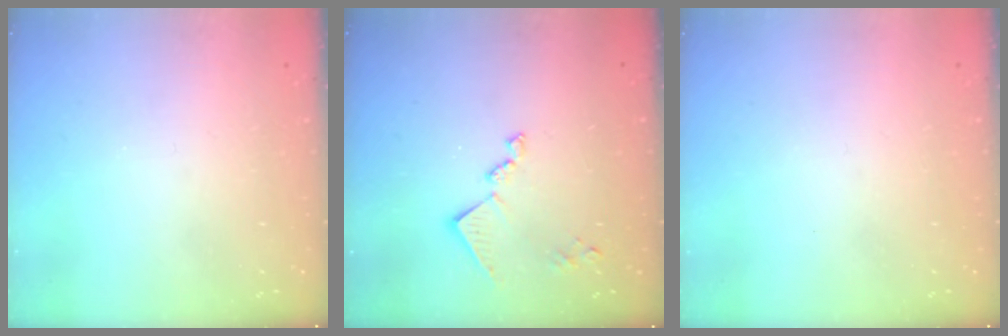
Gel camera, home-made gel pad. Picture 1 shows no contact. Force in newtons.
{"total": 11.0, "press": 11.0, "slide": 0.2}
{"total": 0.0}